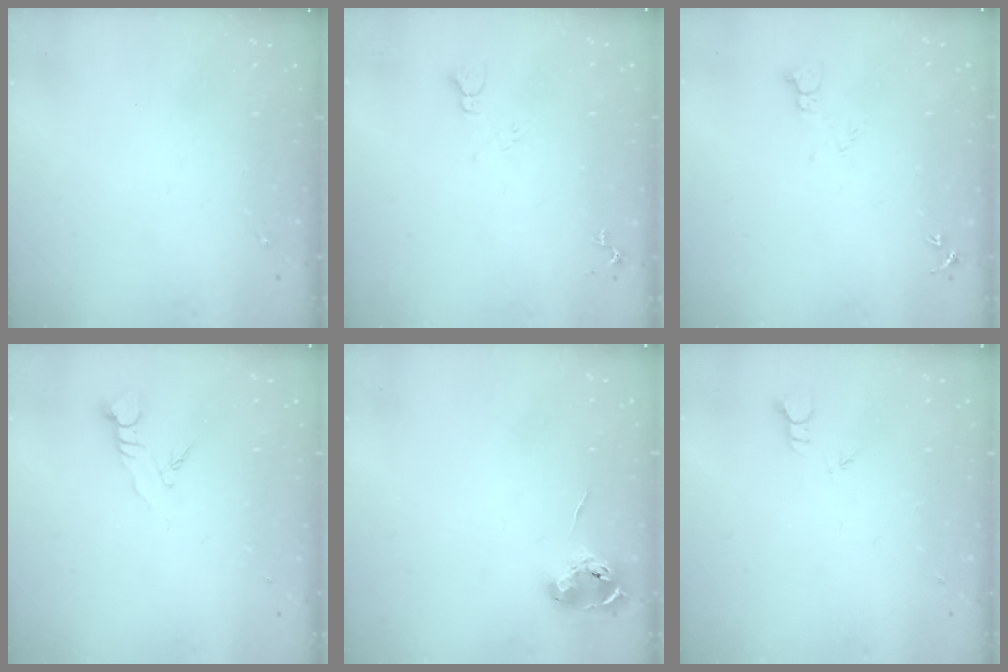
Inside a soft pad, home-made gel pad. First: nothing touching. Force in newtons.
{"total": 4.6, "press": 4.6, "slide": 0.6}
{"total": 5.6, "press": 5.6, "slide": 0.6}
{"total": 3.7, "press": 3.6, "slide": 0.4}
{"total": 7.7, "press": 7.7, "slide": 0.7}
{"total": 2.3, "press": 2.3, "slide": 0.1}